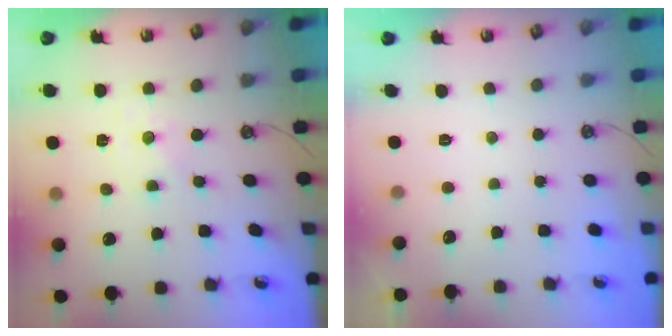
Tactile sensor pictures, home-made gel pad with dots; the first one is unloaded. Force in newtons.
{"total": 0.0}